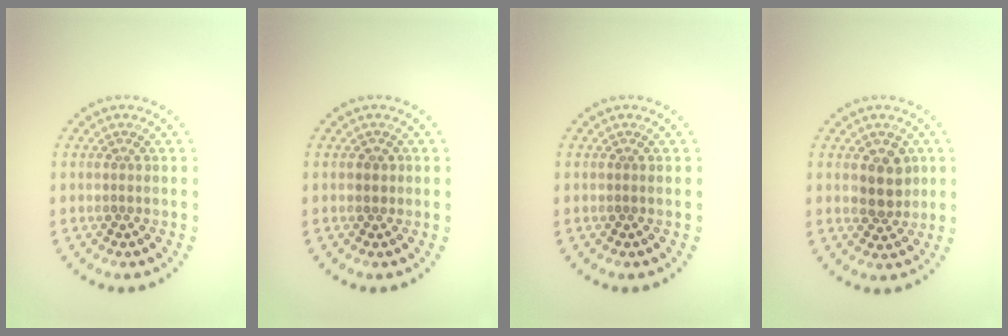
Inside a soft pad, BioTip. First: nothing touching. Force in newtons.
{"total": 1.0, "press": 0.9, "slide": 0.4}
{"total": 0.0}
{"total": 3.0, "press": 2.8, "slide": 0.9}